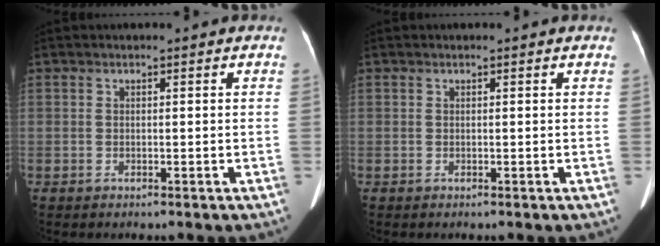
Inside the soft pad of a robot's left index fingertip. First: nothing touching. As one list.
[{"total": 0.0}]